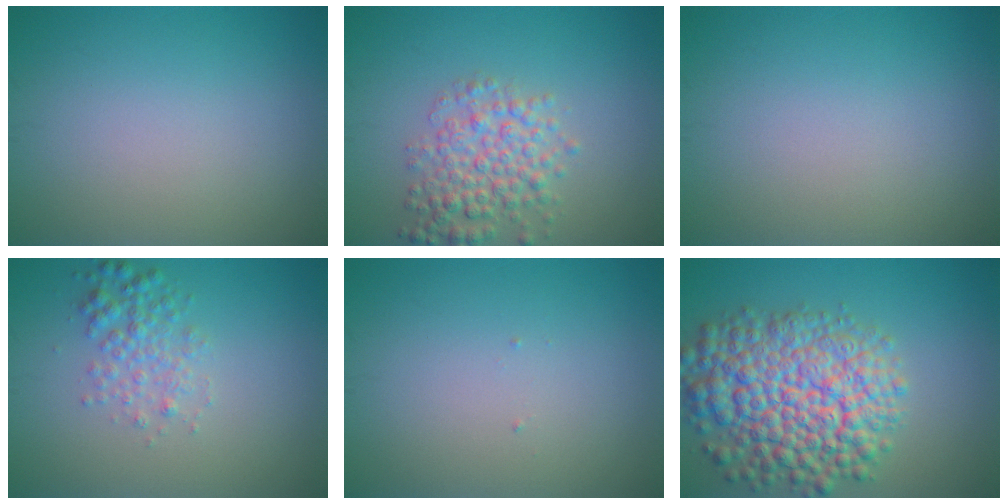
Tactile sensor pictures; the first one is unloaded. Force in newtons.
{"total": 4.4, "press": 4.4, "slide": 0.1}
{"total": 0.0}
{"total": 2.5, "press": 2.5, "slide": 0.0}
{"total": 0.0}
{"total": 10.4, "press": 10.4, "slide": 0.4}